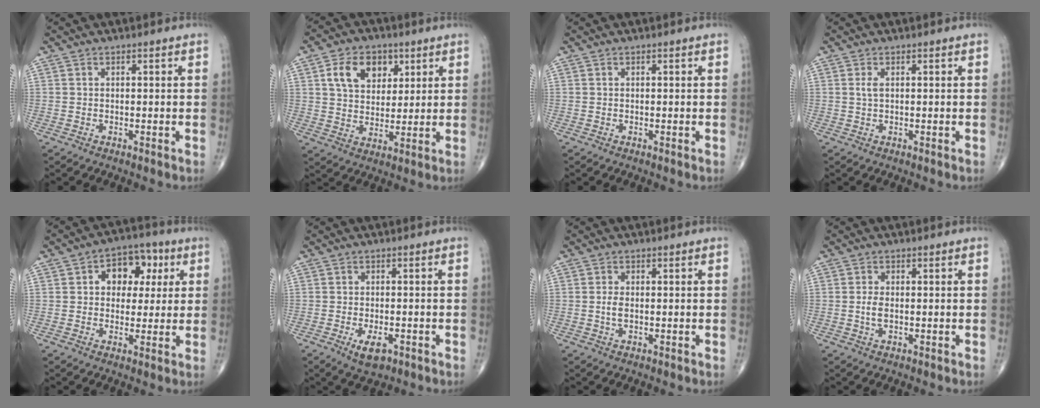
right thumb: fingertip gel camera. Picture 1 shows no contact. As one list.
[{"total": 10.3, "force": [4.1, 7.2, 6.1], "torque": [-0.073, -0.011, 0.074]}, {"total": 0.0}, {"total": 1.2, "force": [0.3, 0.4, 1.1], "torque": [-0.032, 0.004, 0.009]}, {"total": 10.1, "force": [2.8, 7.1, 6.6], "torque": [-0.046, 0.010, 0.037]}, {"total": 4.3, "force": [-1.9, 2.0, 3.3], "torque": [-0.054, -0.003, -0.025]}, {"total": 2.1, "force": [0.0, 1.0, 1.8], "torque": [-0.040, -0.002, -0.002]}, {"total": 2.4, "force": [-0.1, 1.2, 2.1], "torque": [-0.046, -0.002, -0.003]}]